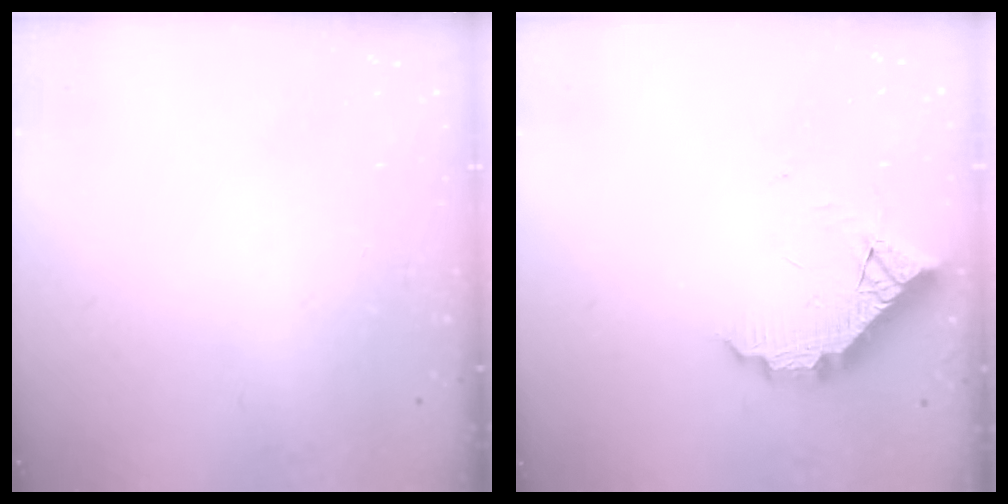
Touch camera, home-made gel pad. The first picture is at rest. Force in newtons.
{"total": 10.0, "press": 10.0, "slide": 0.8}